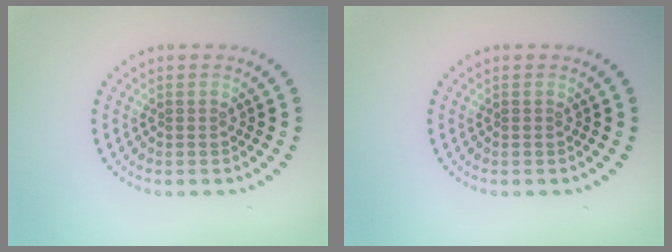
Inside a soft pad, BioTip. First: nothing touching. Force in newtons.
{"total": 0.0}